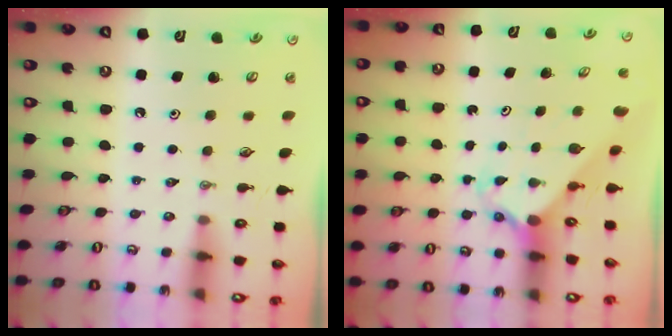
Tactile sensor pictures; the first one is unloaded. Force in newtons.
{"total": 2.1, "press": 2.1, "slide": 0.1}